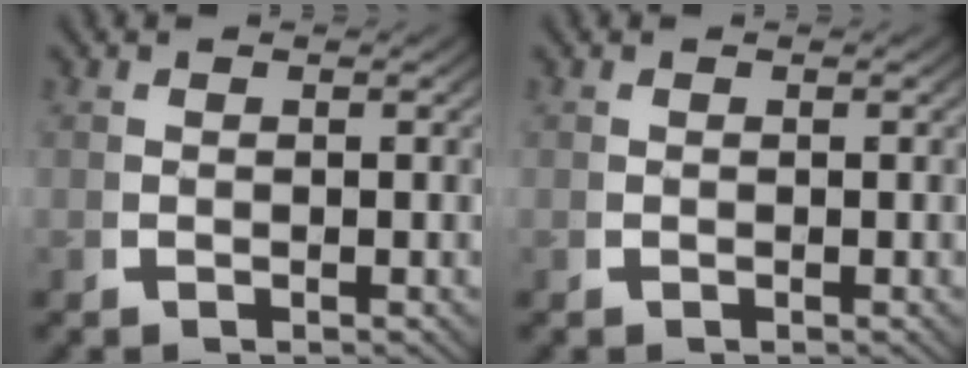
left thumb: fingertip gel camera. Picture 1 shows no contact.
{"total": 0.0}